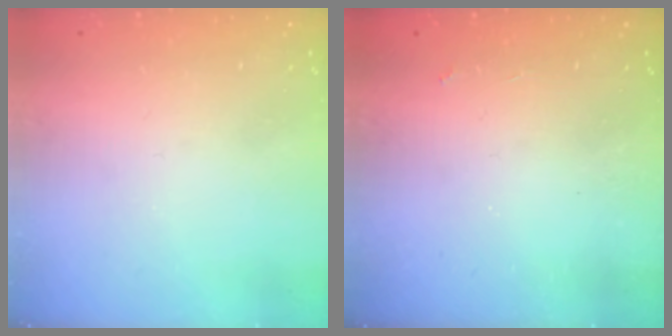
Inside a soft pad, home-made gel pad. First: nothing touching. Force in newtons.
{"total": 2.5, "press": 2.4, "slide": 0.4}